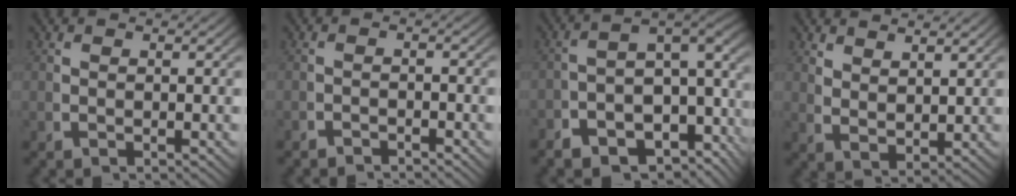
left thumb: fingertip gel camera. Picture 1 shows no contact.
{"total": 1.8, "force": [-1.8, 0.2, 0.1], "torque": [0.001, -0.009, -0.030]}
{"total": 11.5, "force": [-2.6, 7.9, 7.9], "torque": [-0.124, -0.029, -0.039]}
{"total": 2.7, "force": [2.3, 0.9, 1.1], "torque": [-0.019, -0.010, 0.056]}